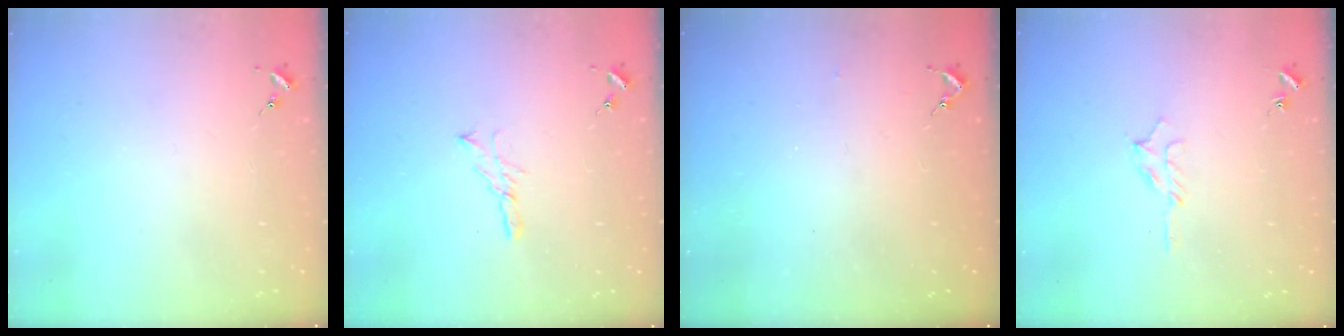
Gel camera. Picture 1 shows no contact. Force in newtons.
{"total": 5.2, "press": 5.2, "slide": 0.3}
{"total": 2.6, "press": 2.5, "slide": 0.3}
{"total": 6.3, "press": 6.3, "slide": 0.7}